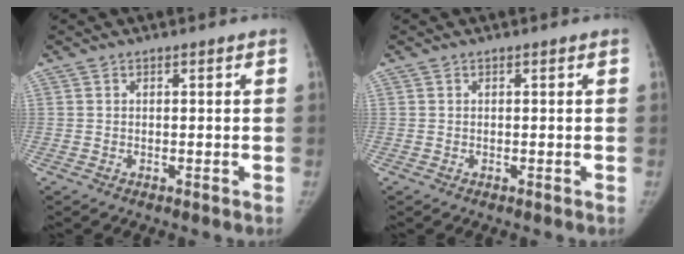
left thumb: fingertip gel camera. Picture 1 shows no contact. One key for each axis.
{"total": 0.0}